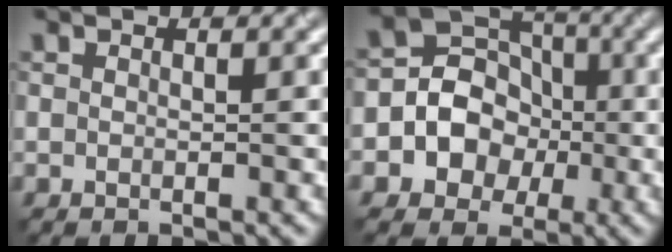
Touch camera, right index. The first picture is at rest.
{"total": 6.6, "force": [-1.5, 5.9, 2.7], "torque": [-0.027, 0.011, -0.049]}